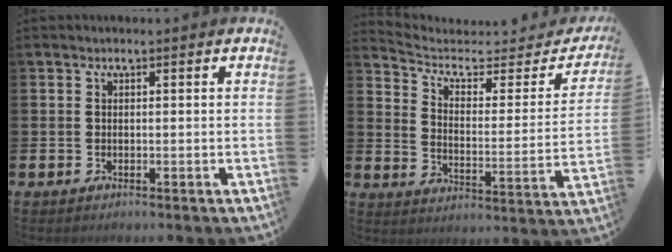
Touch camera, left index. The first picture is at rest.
{"total": 5.1, "force": [4.0, 2.4, 2.0], "torque": [-0.064, -0.035, 0.060]}